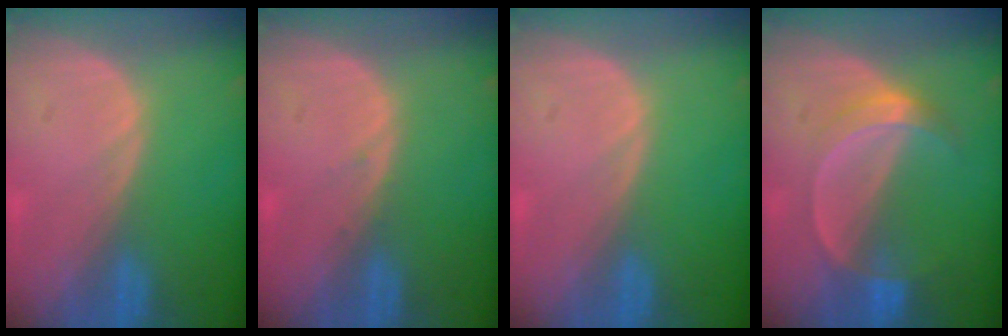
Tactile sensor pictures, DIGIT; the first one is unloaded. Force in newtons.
{"total": 0.6, "press": 0.3, "slide": 0.5}
{"total": 0.0}
{"total": 5.3, "press": 4.8, "slide": 2.3}